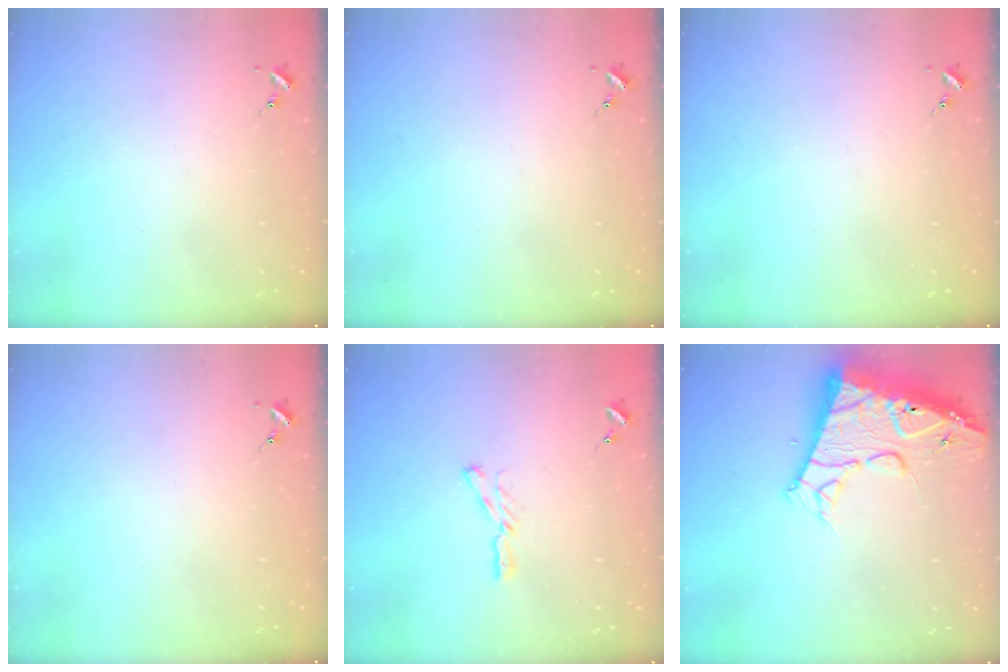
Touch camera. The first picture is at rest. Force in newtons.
{"total": 0.0}
{"total": 0.0}
{"total": 0.0}
{"total": 5.2, "press": 5.2, "slide": 0.4}
{"total": 18.2, "press": 18.1, "slide": 1.8}